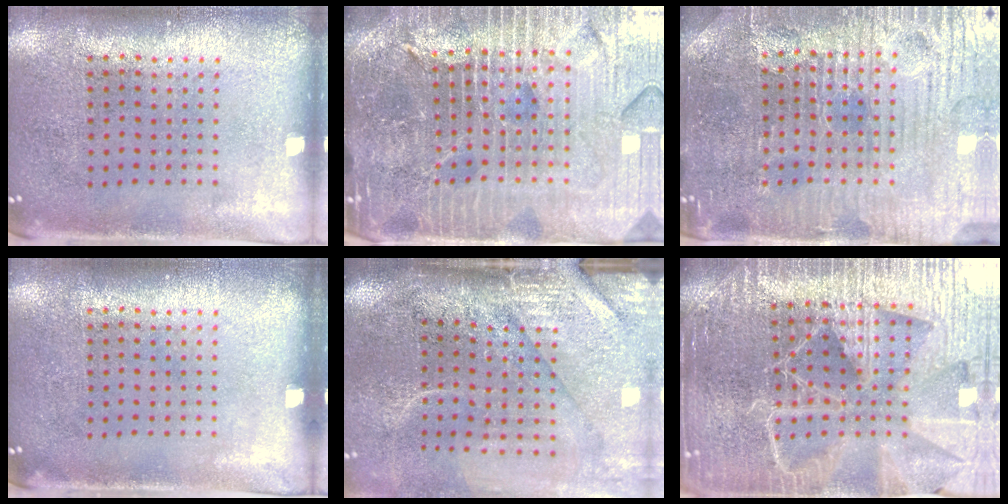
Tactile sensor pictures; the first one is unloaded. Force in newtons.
{"total": 6.2, "press": 5.5, "slide": 2.9}
{"total": 4.8, "press": 4.7, "slide": 1.1}
{"total": 0.0}
{"total": 4.1, "press": 3.5, "slide": 2.1}
{"total": 5.6, "press": 5.0, "slide": 2.4}